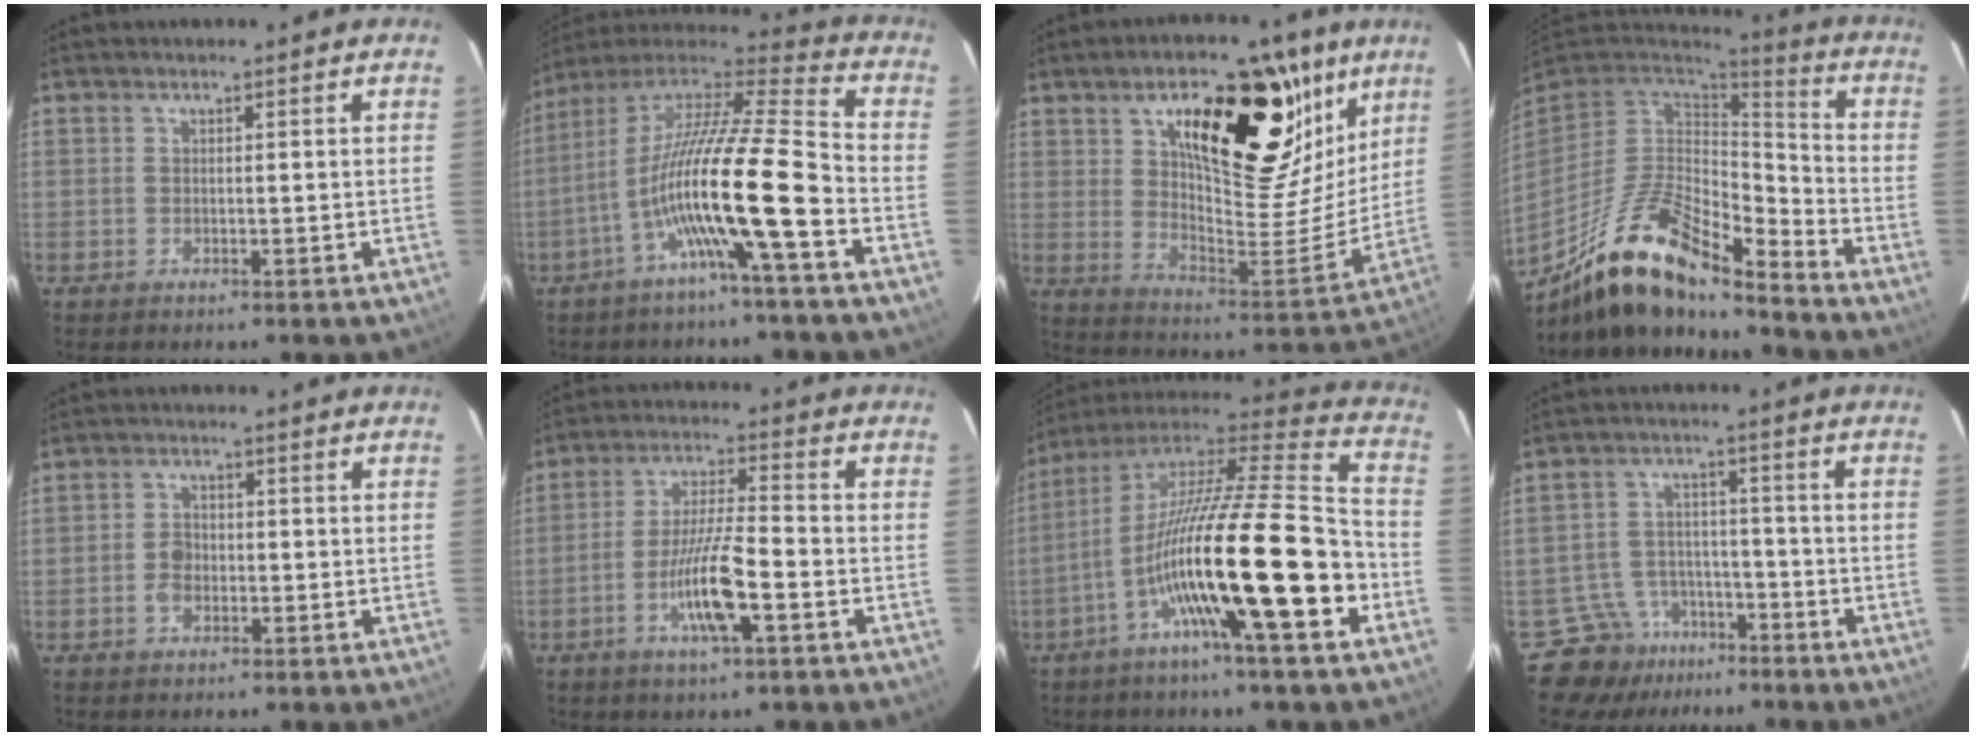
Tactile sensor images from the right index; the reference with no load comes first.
{"total": 17.5, "force": [-5.9, -0.2, 16.4], "torque": [-0.304, 0.006, -0.117]}
{"total": 23.7, "force": [11.2, 9.2, 18.8], "torque": [-0.265, 0.009, 0.179]}
{"total": 17.1, "force": [-13.2, 4.5, 9.8], "torque": [-0.172, 0.020, -0.237]}
{"total": 2.9, "force": [-0.8, 2.0, 1.9], "torque": [-0.038, 0.004, -0.017]}
{"total": 10.0, "force": [-3.8, 1.1, 9.2], "torque": [-0.174, -0.003, -0.070]}
{"total": 23.6, "force": [-7.7, 1.1, 22.3], "torque": [-0.373, -0.012, -0.137]}
{"total": 8.7, "force": [-6.1, 6.2, 0.0], "torque": [-0.001, 0.041, -0.092]}